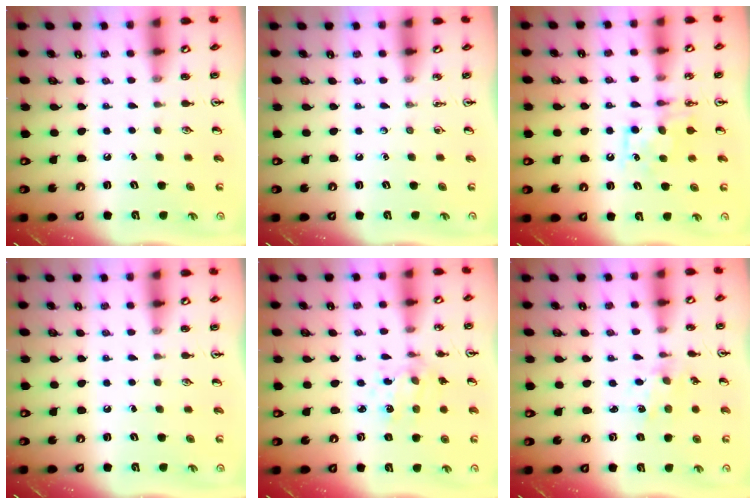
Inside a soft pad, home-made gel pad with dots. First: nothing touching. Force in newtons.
{"total": 0.0}
{"total": 7.6, "press": 7.6, "slide": 0.6}
{"total": 0.0}
{"total": 2.5, "press": 2.5, "slide": 0.6}
{"total": 1.5, "press": 1.5, "slide": 0.1}